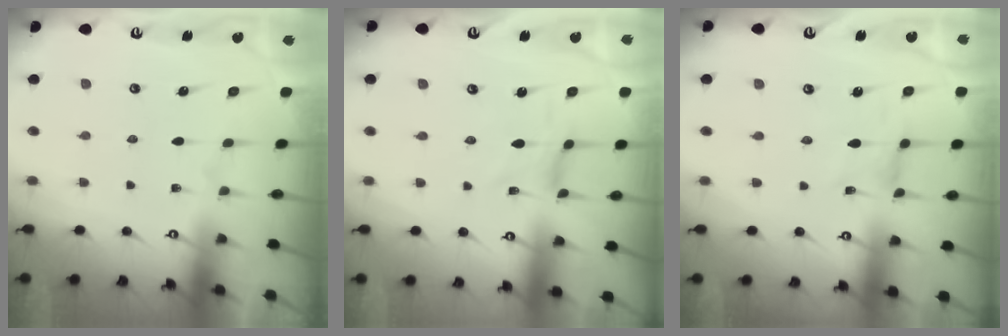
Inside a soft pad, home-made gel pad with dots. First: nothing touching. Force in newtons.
{"total": 0.0}
{"total": 0.0}